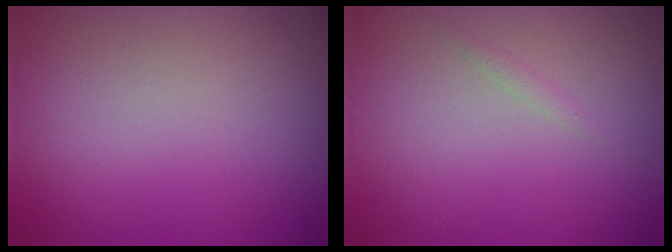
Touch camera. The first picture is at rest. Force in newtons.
{"total": 0.6, "press": 0.6, "slide": 0.1}